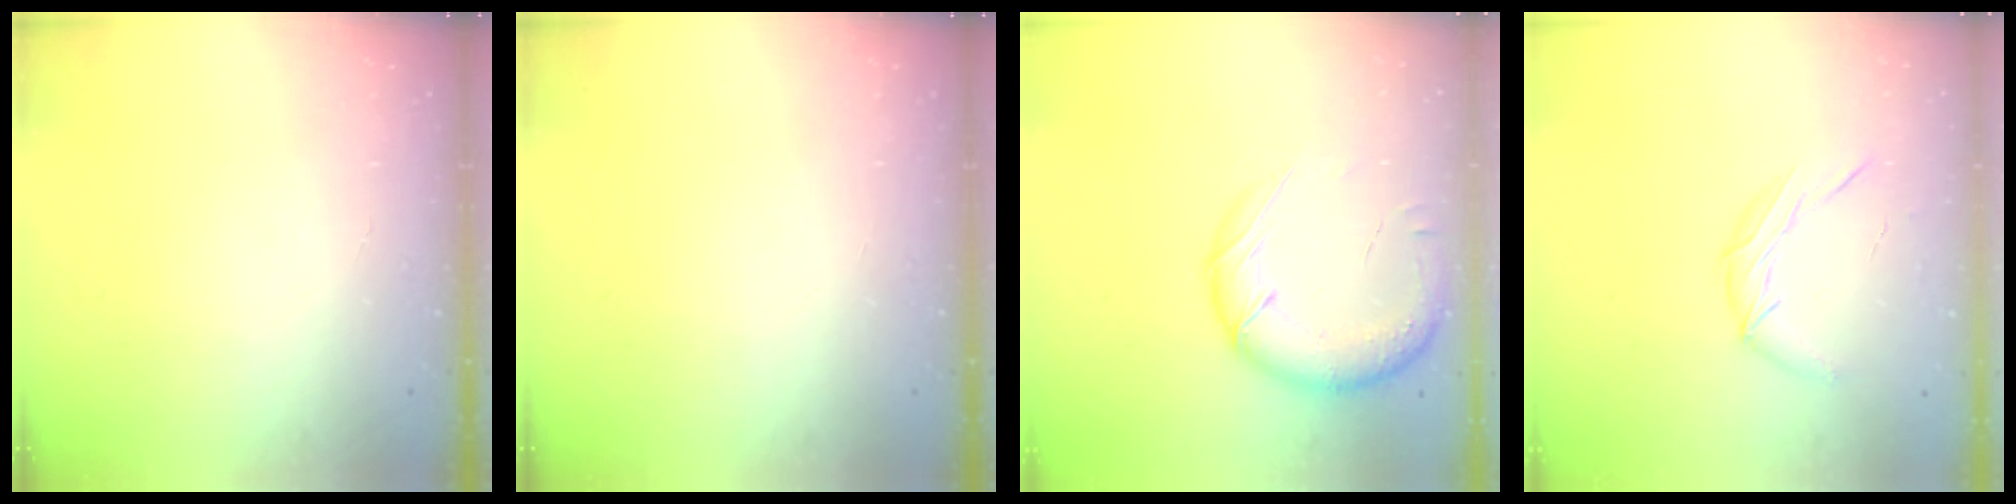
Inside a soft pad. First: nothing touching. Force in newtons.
{"total": 0.0}
{"total": 18.0, "press": 17.4, "slide": 4.4}
{"total": 8.8, "press": 8.8, "slide": 0.4}